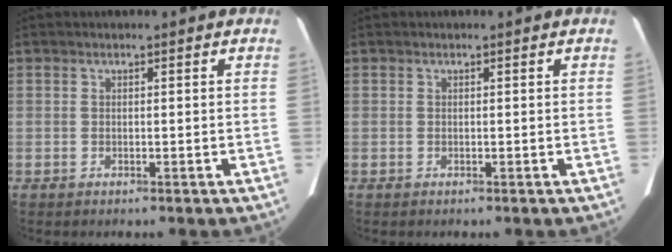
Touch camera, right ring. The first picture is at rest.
{"total": 0.0}